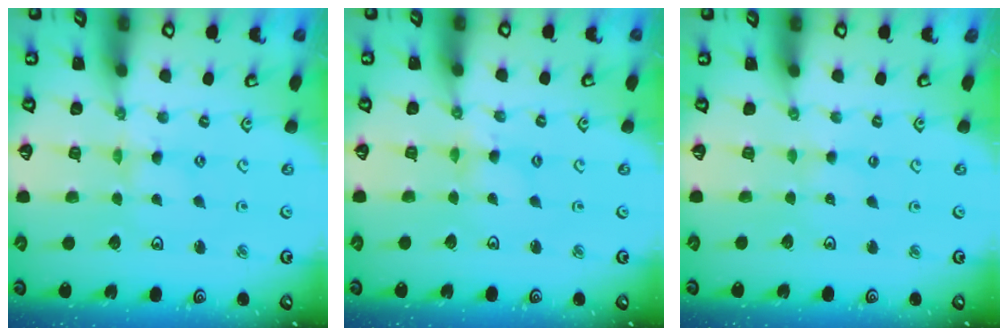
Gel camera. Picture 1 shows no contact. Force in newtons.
{"total": 1.7, "press": 1.7, "slide": 0.3}
{"total": 1.1, "press": 1.0, "slide": 0.3}